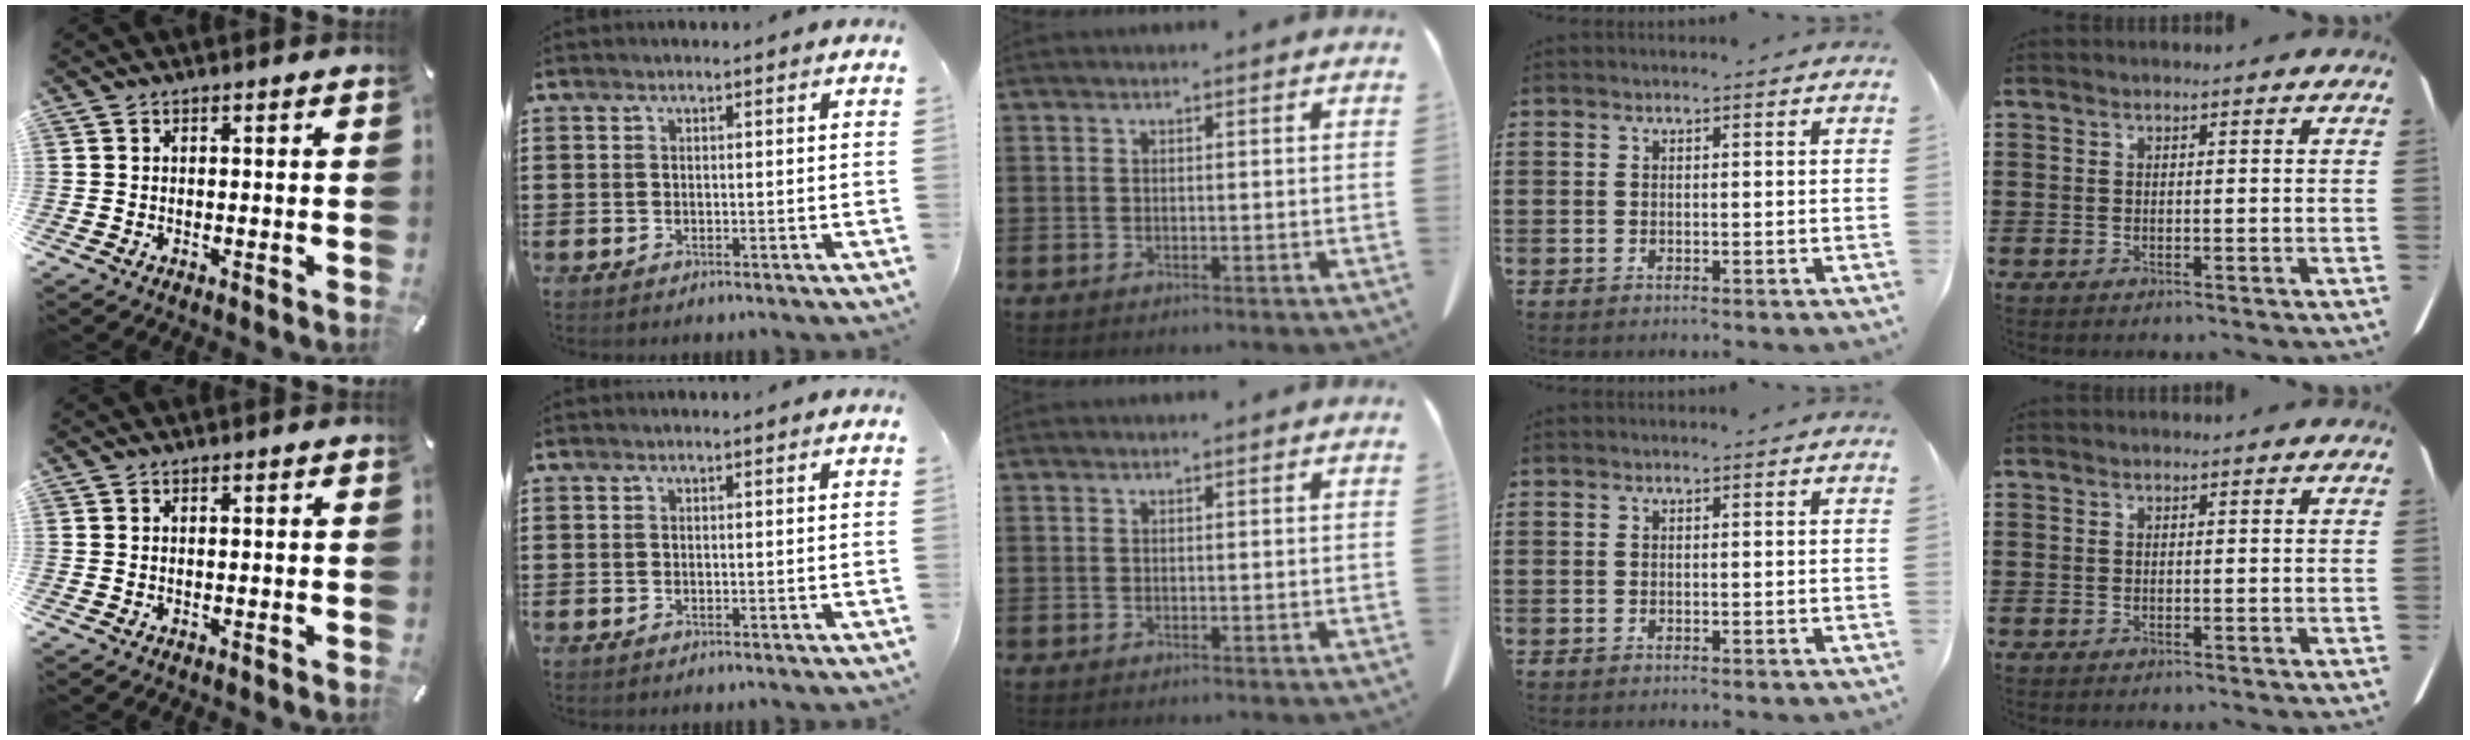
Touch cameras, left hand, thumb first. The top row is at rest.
{}